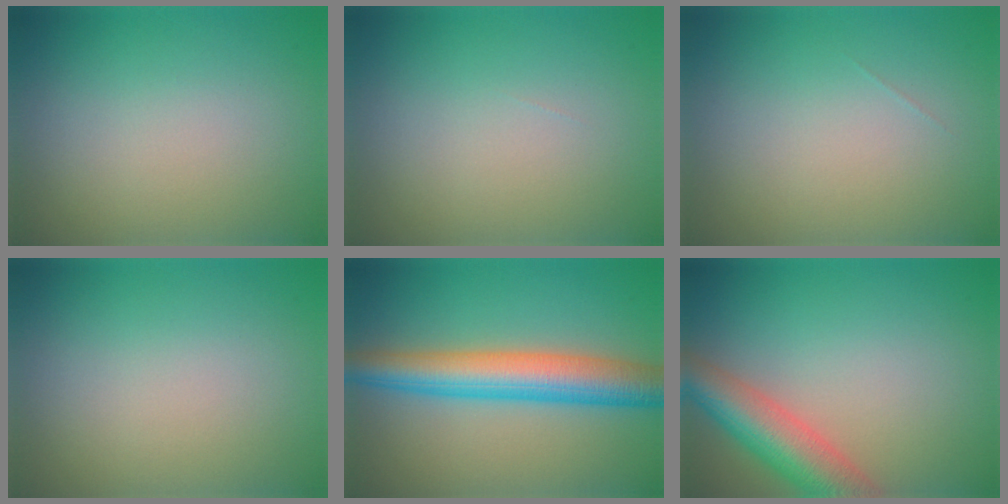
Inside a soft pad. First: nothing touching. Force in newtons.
{"total": 0.0}
{"total": 0.0}
{"total": 0.0}
{"total": 7.1, "press": 7.1, "slide": 0.2}
{"total": 6.4, "press": 6.4, "slide": 0.4}